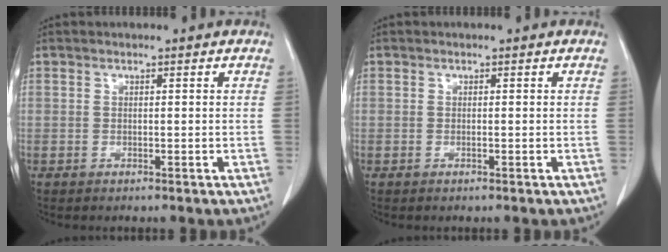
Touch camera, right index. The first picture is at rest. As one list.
[{"total": 0.0}]